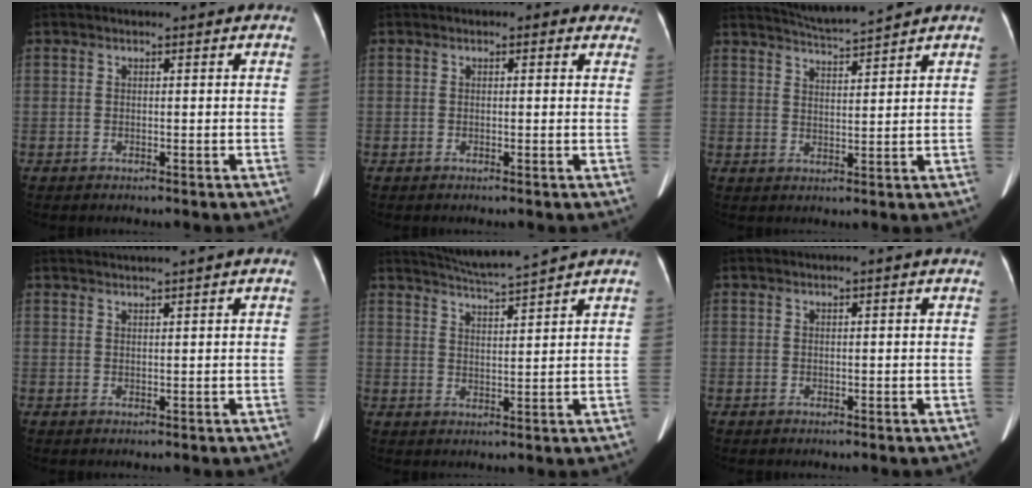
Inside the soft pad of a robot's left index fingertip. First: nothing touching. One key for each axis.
{"total": 2.2, "fx": 1.5, "fy": 1.3, "fz": 1.0, "tx": 0.005, "ty": 0.008, "tz": 0.004}
{"total": 5.4, "fx": 5.2, "fy": -1.3, "fz": 1.0, "tx": -0.025, "ty": -0.001, "tz": 0.094}
{"total": 3.6, "fx": 2.9, "fy": -0.9, "fz": 1.9, "tx": -0.030, "ty": 0.025, "tz": 0.052}
{"total": 6.9, "fx": 6.4, "fy": -1.6, "fz": 2.1, "tx": -0.045, "ty": -0.001, "tz": 0.116}
{"total": 0.9, "fx": 0.5, "fy": -0.2, "fz": 0.7, "tx": -0.019, "ty": 0.005, "tz": 0.013}